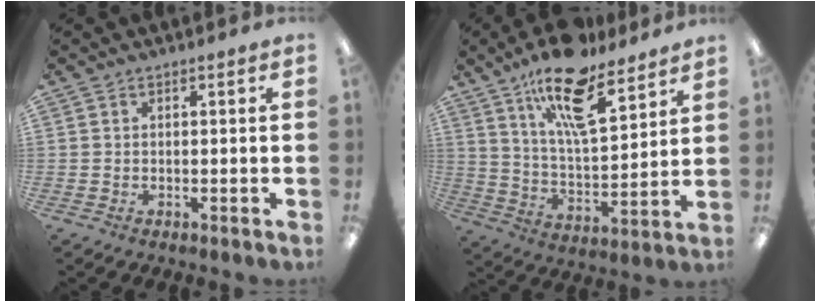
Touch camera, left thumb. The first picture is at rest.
{"total": 18.7, "force": [12.6, 6.9, 12.1], "torque": [-0.202, -0.063, 0.211]}